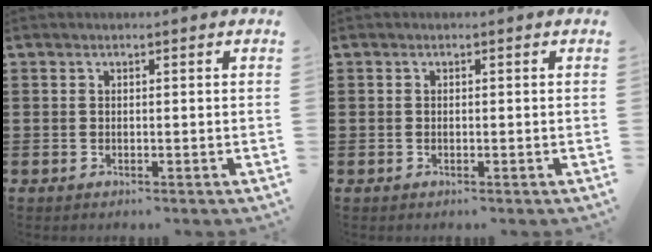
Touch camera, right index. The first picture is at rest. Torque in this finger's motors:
{"motor_torque": [0.00, 2.14, 0.02, 0.01]}